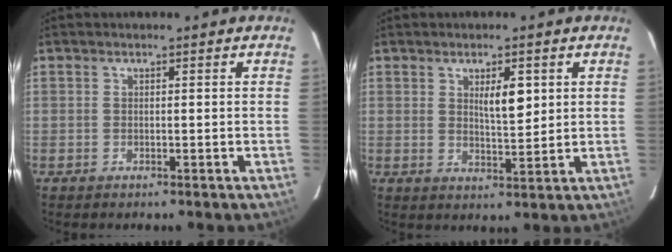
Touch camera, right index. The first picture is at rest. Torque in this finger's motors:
{"motor_torque": [0.53, 0.50, 0.08, 0.07]}